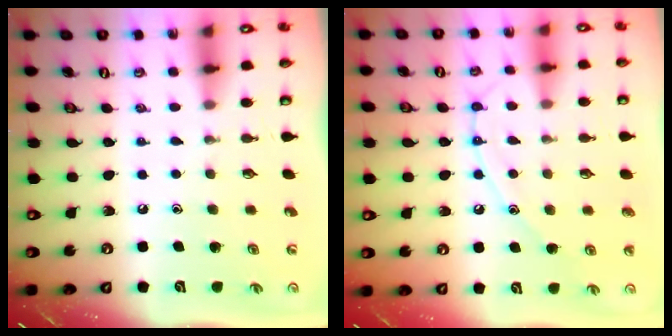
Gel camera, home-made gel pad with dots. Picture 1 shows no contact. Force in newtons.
{"total": 10.4, "press": 10.4, "slide": 0.7}